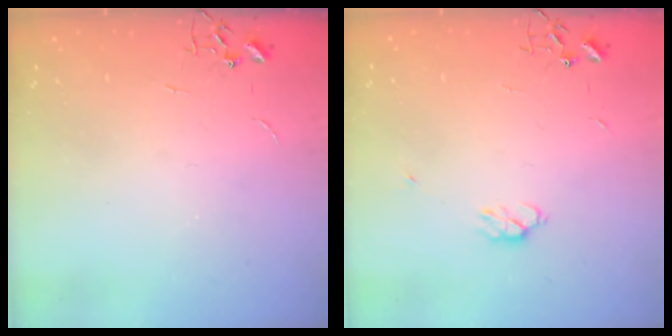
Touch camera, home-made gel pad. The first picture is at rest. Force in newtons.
{"total": 4.5, "press": 4.4, "slide": 1.1}